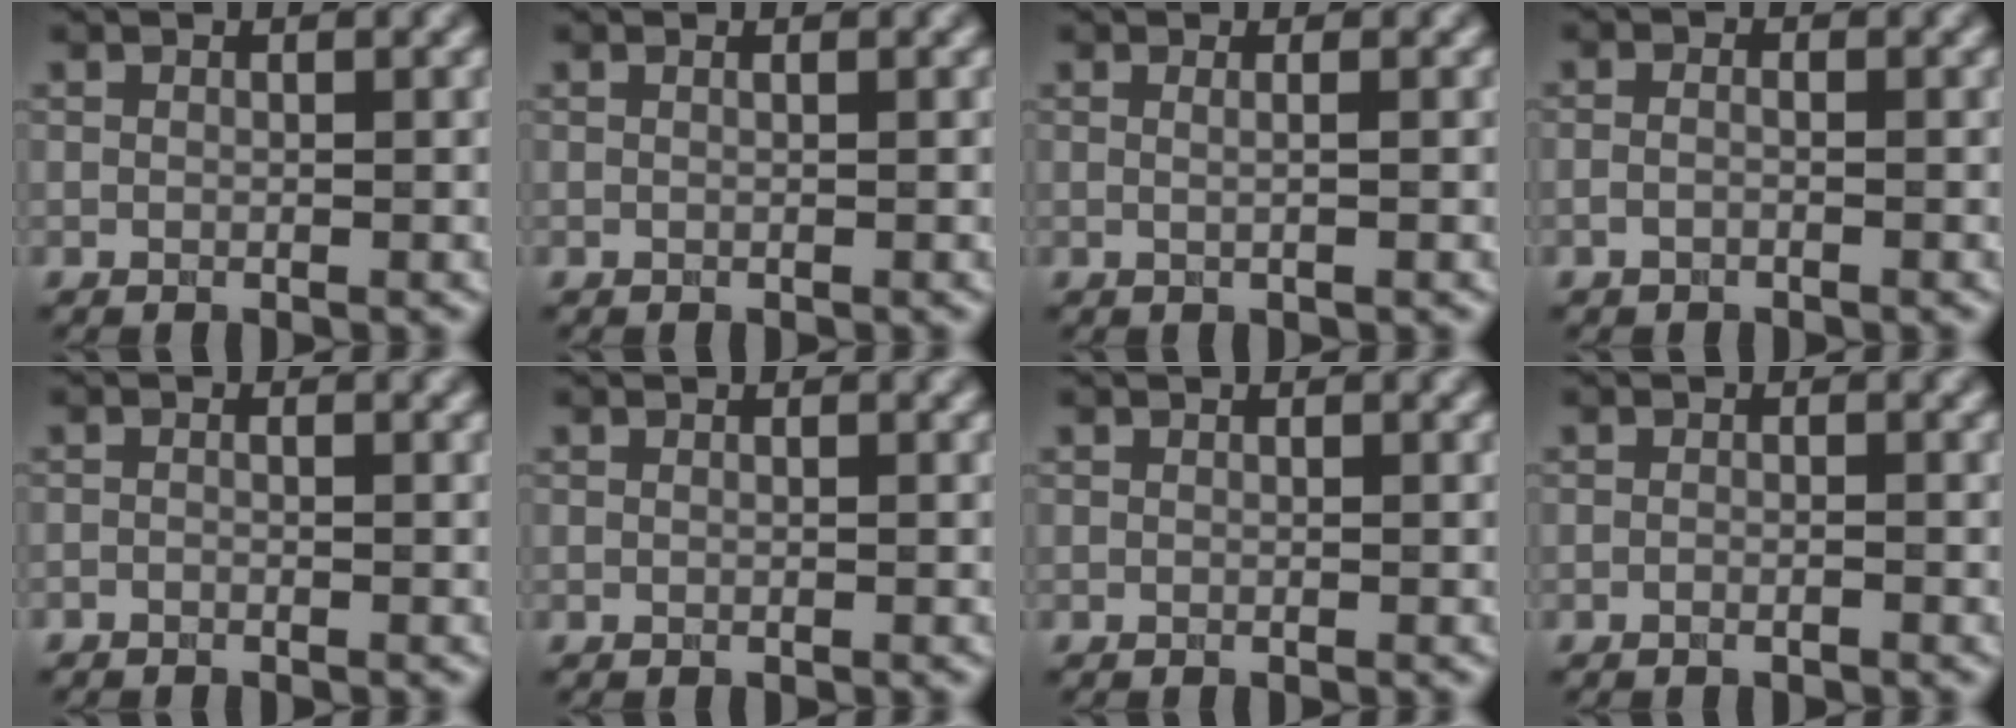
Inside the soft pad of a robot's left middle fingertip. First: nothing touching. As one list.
[{"total": 0.6, "force": [0.3, 0.2, 0.5], "torque": [-0.007, -0.004, -0.003]}, {"total": 1.9, "force": [0.4, 0.8, 1.7], "torque": [-0.010, -0.001, -0.014]}, {"total": 1.0, "force": [-0.6, 0.5, 0.7], "torque": [-0.019, -0.002, -0.013]}, {"total": 0.5, "force": [-0.4, 0.1, 0.3], "torque": [-0.007, -0.006, -0.011]}, {"total": 0.0}, {"total": 0.0}, {"total": 0.7, "force": [-0.4, 0.1, 0.6], "torque": [-0.011, -0.004, -0.009]}]